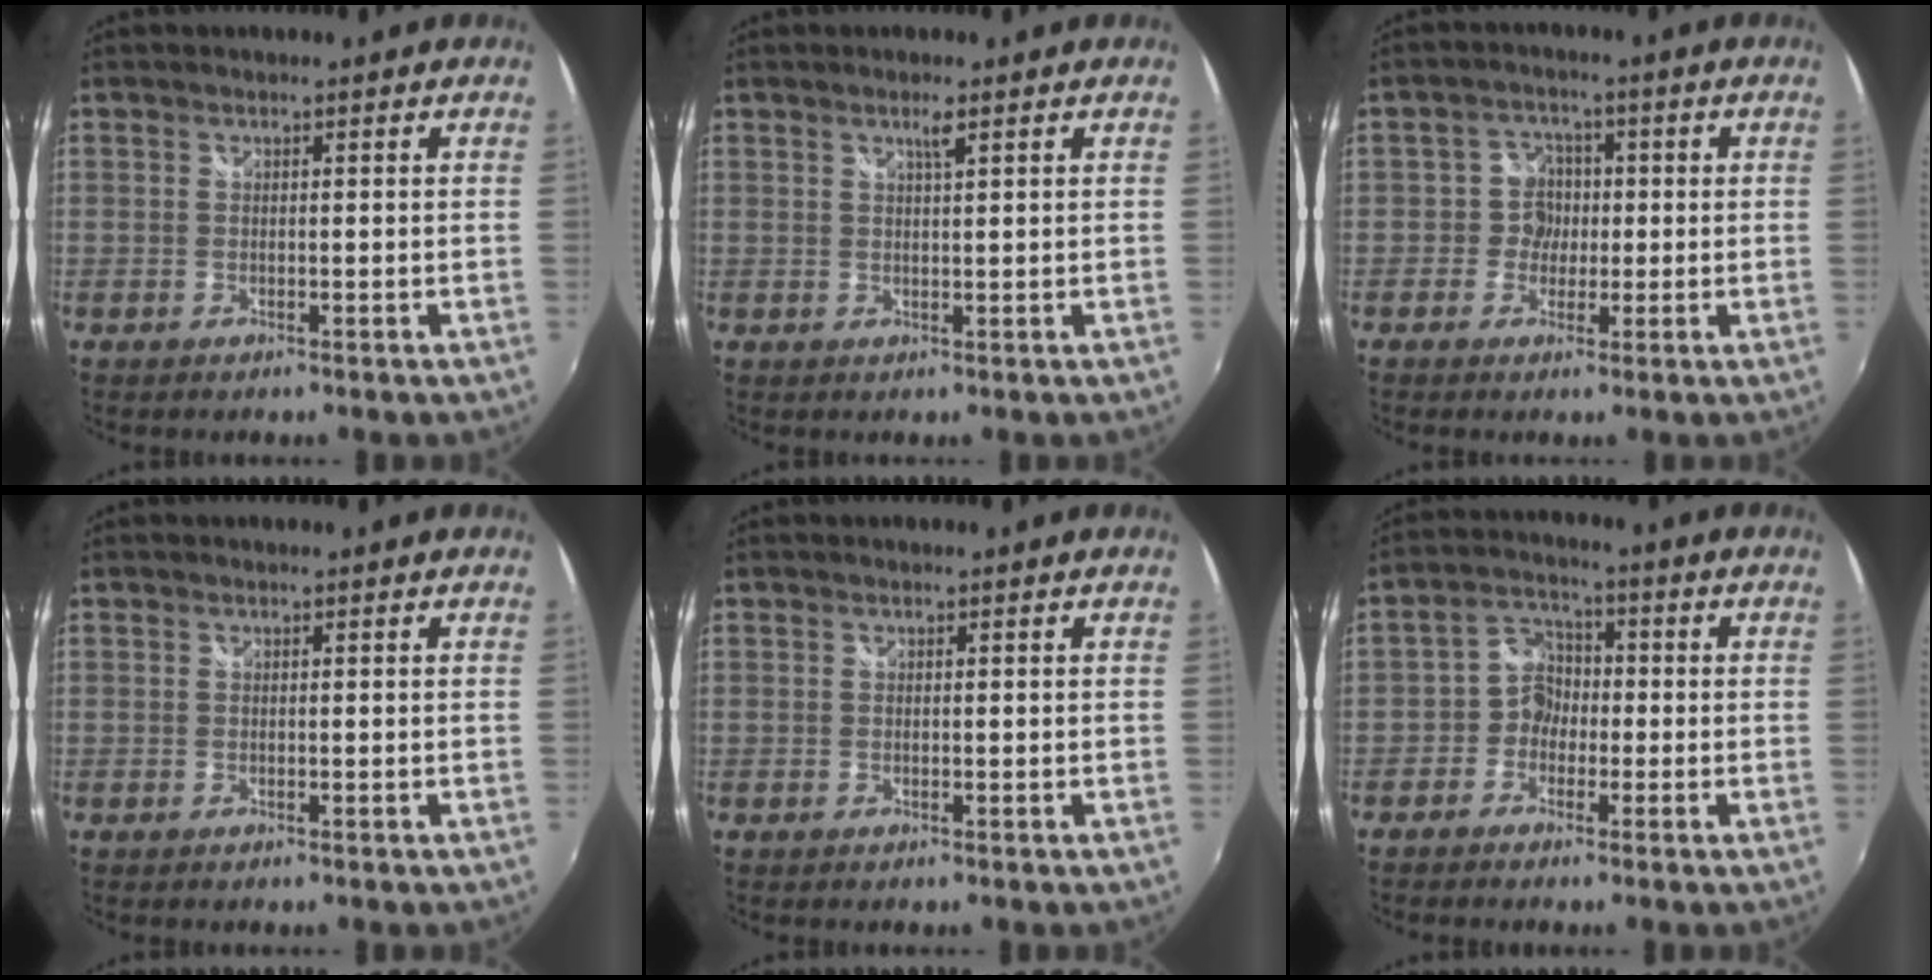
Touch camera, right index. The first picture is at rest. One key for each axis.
{"total": 1.8, "fx": 1.0, "fy": 0.0, "fz": 1.4, "tx": -0.023, "ty": 0.003, "tz": 0.017}
{"total": 4.5, "fx": -0.7, "fy": 4.4, "fz": 0.6, "tx": 0.003, "ty": 0.011, "tz": -0.022}
{"total": 0.0}
{"total": 0.0}
{"total": 5.2, "fx": -1.9, "fy": 4.6, "fz": 1.5, "tx": -0.025, "ty": 0.017, "tz": -0.043}